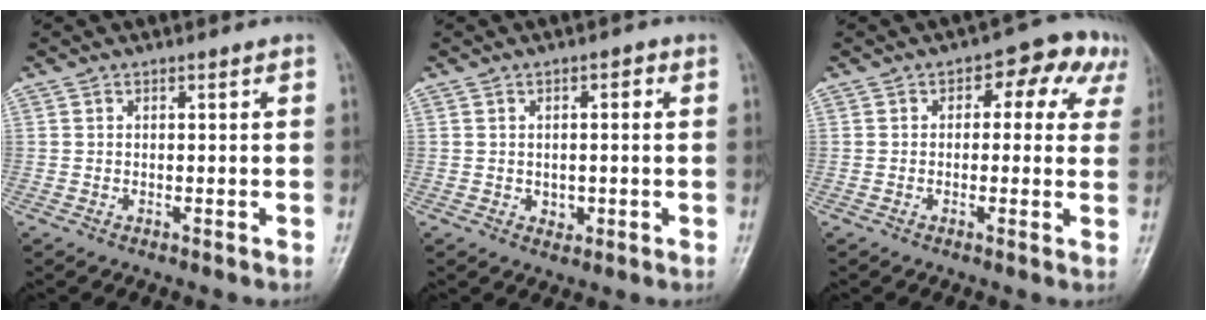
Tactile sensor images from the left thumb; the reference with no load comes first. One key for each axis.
{"total": 3.2, "fx": 0.0, "fy": 2.6, "fz": 1.9, "tx": -0.006, "ty": 0.001, "tz": 0.000}
{"total": 8.1, "fx": 2.8, "fy": 5.2, "fz": 5.5, "tx": -0.012, "ty": 0.016, "tz": 0.021}